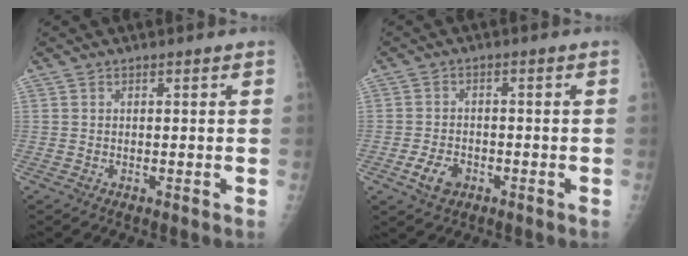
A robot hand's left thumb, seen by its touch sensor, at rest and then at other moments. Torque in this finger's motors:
{"motor_torque": [-0.84, 0.61, 0.72, 0.33, 0.00]}